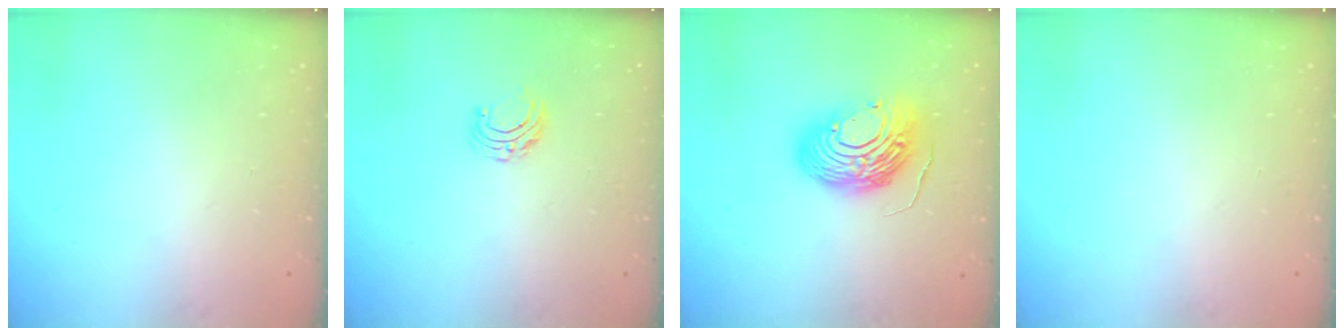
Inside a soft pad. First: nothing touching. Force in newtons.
{"total": 5.0, "press": 5.0, "slide": 0.4}
{"total": 14.7, "press": 14.7, "slide": 1.3}
{"total": 0.0}